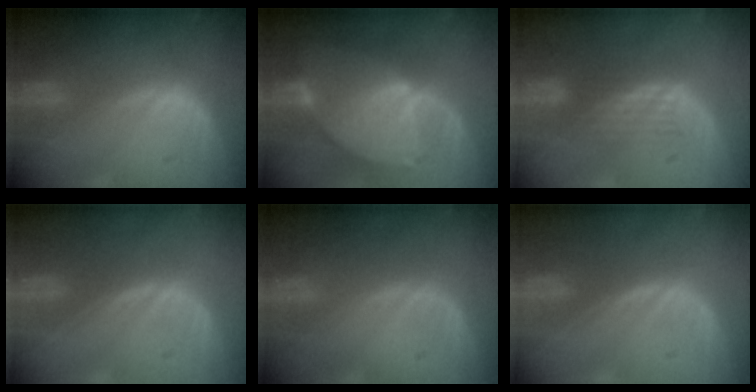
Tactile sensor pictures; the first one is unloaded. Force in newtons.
{"total": 8.6, "press": 7.5, "slide": 4.1}
{"total": 4.2, "press": 3.5, "slide": 2.4}
{"total": 0.0}
{"total": 0.0}
{"total": 0.0}